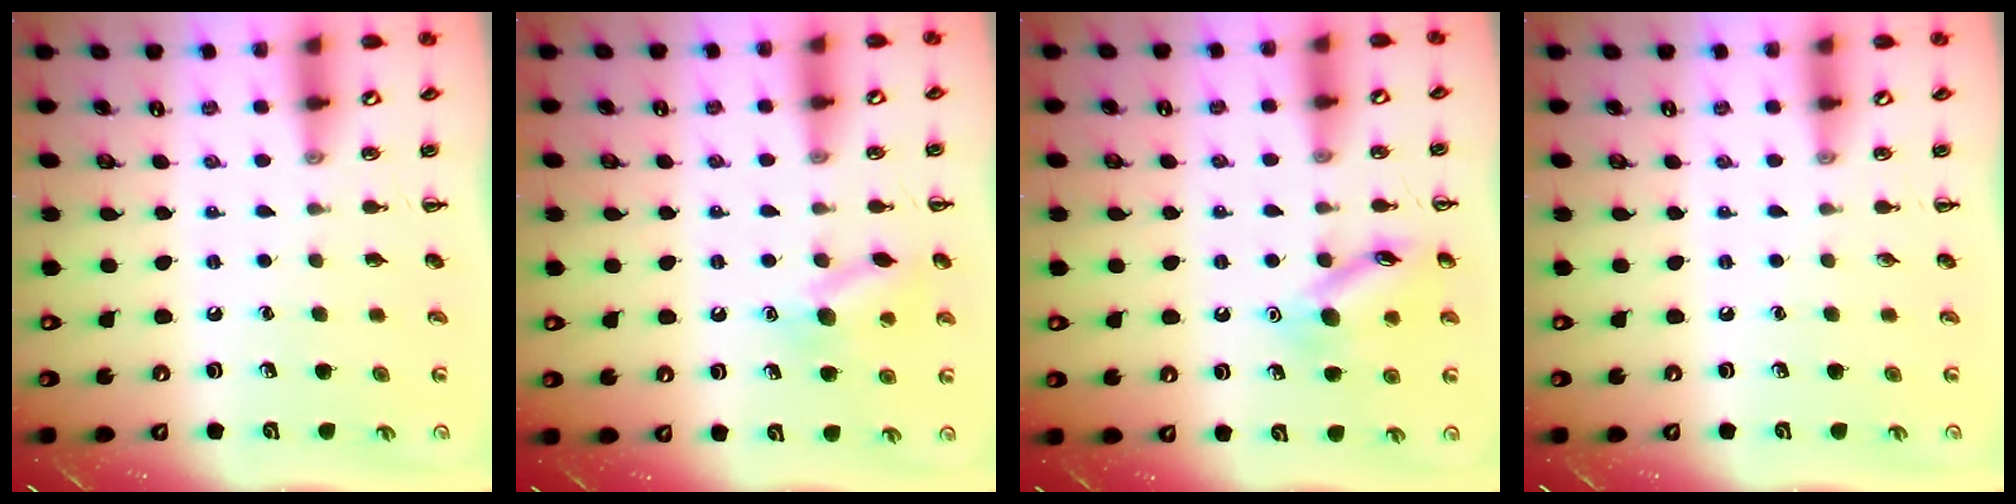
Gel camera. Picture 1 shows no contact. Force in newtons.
{"total": 11.1, "press": 11.0, "slide": 1.7}
{"total": 12.7, "press": 12.7, "slide": 0.7}
{"total": 0.0}